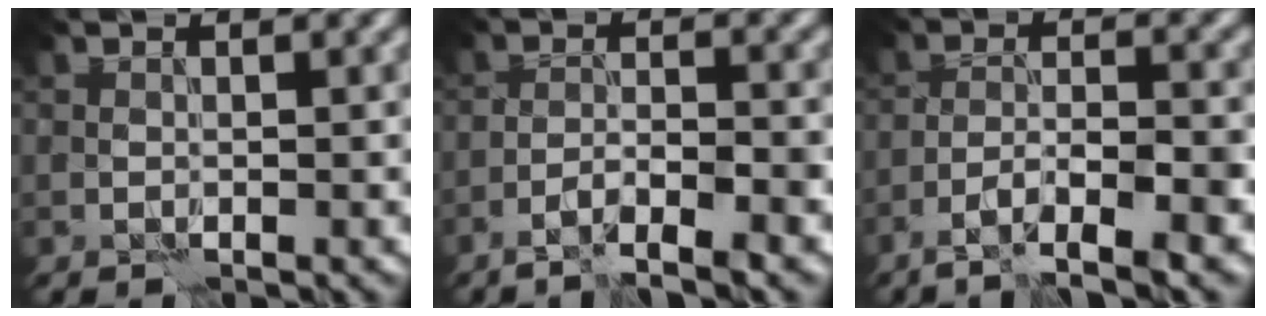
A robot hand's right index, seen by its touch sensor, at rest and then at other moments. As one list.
[{"total": 3.5, "force": [-2.8, -0.1, 2.2], "torque": [-0.038, 0.009, -0.054]}, {"total": 5.2, "force": [-3.7, 0.4, 3.5], "torque": [-0.057, 0.008, -0.068]}]